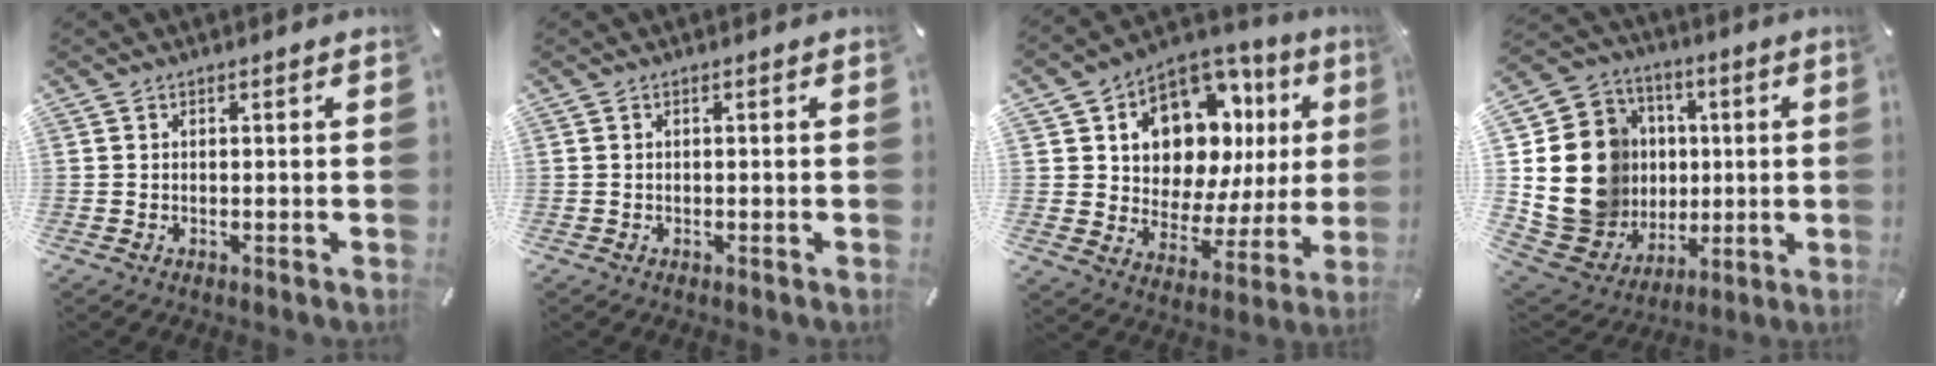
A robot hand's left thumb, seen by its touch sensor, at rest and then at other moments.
{"total": 0.0}
{"total": 13.8, "force": [7.3, 9.2, 7.2], "torque": [-0.118, -0.067, 0.132]}
{"total": 20.8, "force": [1.2, 18.3, 9.7], "torque": [-0.211, -0.015, 0.052]}